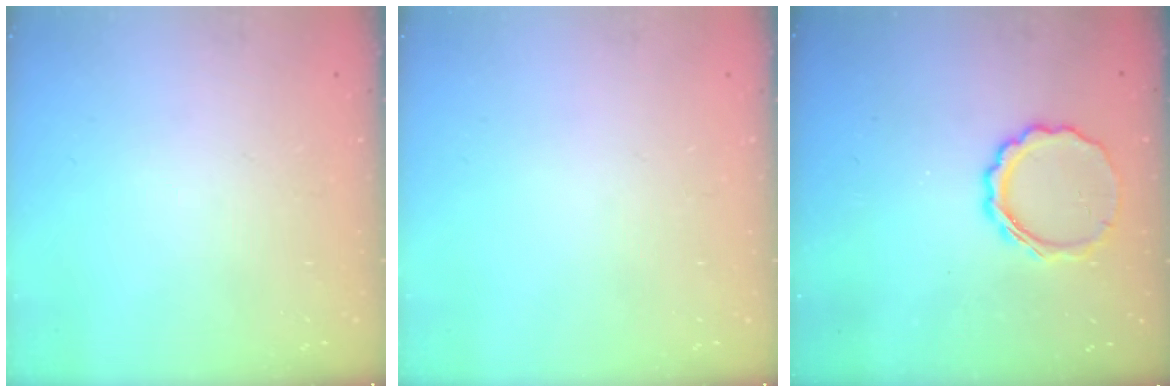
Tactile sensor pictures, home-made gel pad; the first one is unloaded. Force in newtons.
{"total": 0.0}
{"total": 8.9, "press": 8.8, "slide": 1.6}